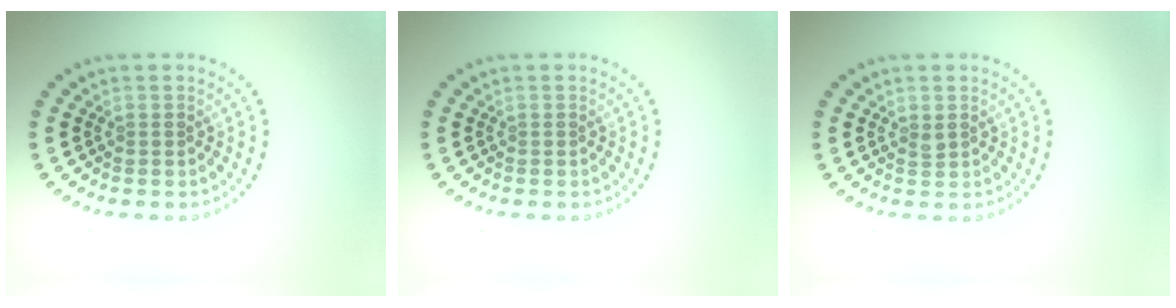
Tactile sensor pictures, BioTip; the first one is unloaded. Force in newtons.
{"total": 0.0}
{"total": 0.6, "press": 0.6, "slide": 0.3}